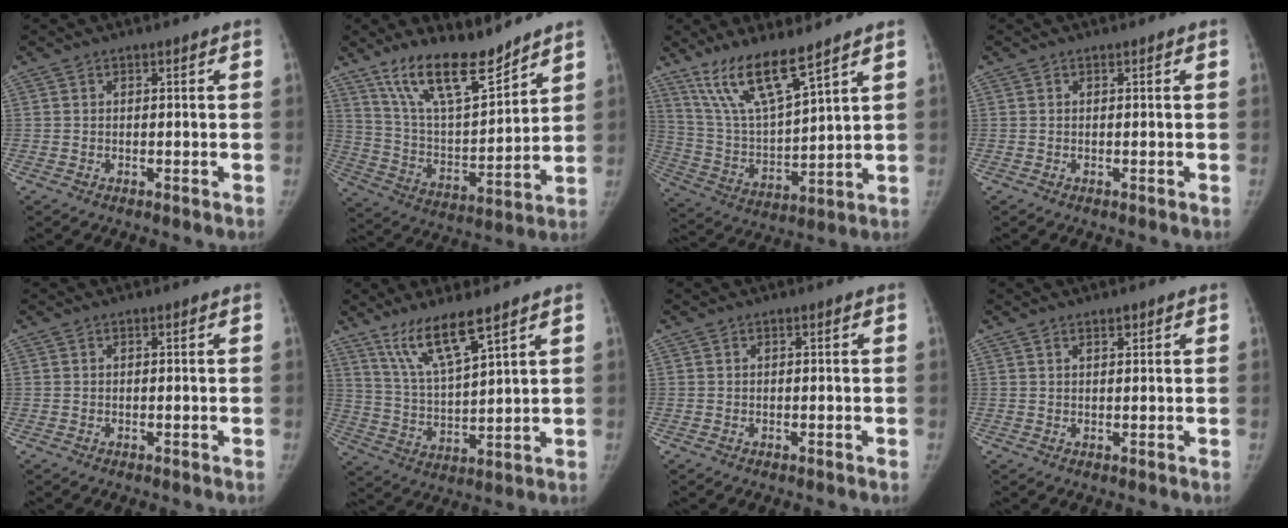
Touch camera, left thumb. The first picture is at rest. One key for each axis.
{"total": 16.9, "fx": 12.8, "fy": 5.3, "fz": 9.8, "tx": -0.138, "ty": -0.075, "tz": 0.239}
{"total": 14.5, "fx": 10.3, "fy": 3.0, "fz": 9.7, "tx": -0.174, "ty": -0.054, "tz": 0.215}
{"total": 0.0}
{"total": 0.0}
{"total": 10.9, "fx": 7.5, "fy": 1.9, "fz": 7.6, "tx": -0.145, "ty": -0.042, "tz": 0.158}
{"total": 0.0}
{"total": 1.4, "fx": 1.0, "fy": 0.5, "fz": 0.8, "tx": -0.007, "ty": -0.005, "tz": 0.016}